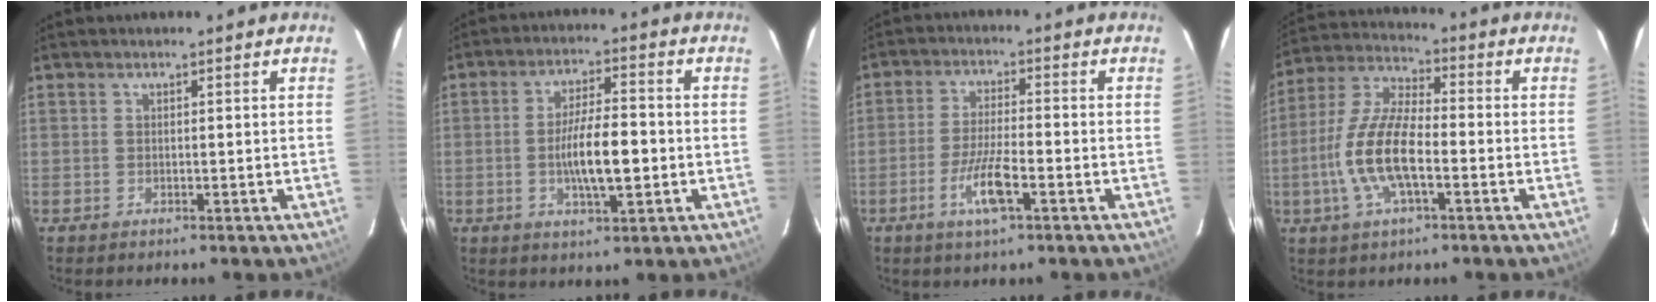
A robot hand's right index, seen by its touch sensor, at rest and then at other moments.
{"total": 9.2, "force": [-1.7, 2.2, 8.8], "torque": [-0.161, -0.004, -0.025]}
{"total": 7.4, "force": [-3.6, 1.3, 6.3], "torque": [-0.131, -0.007, -0.068]}
{"total": 12.9, "force": [-3.6, 4.4, 11.5], "torque": [-0.245, 0.000, -0.075]}